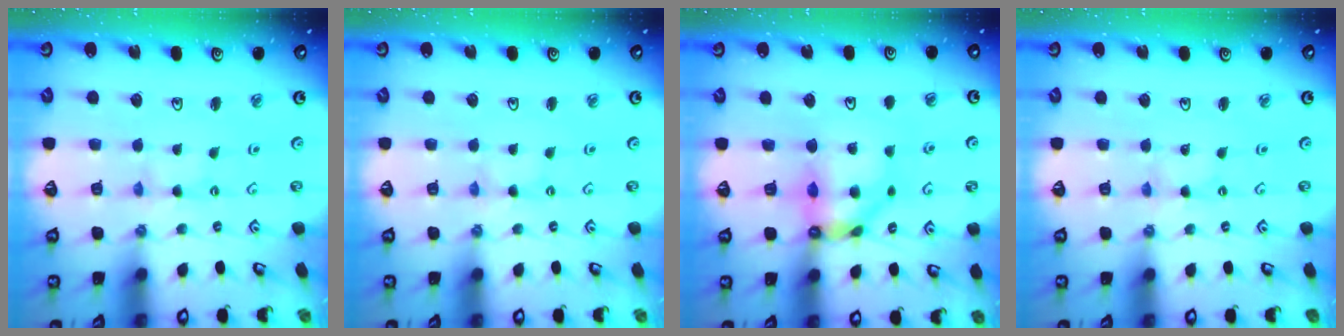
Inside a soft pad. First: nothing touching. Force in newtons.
{"total": 0.0}
{"total": 9.8, "press": 9.7, "slide": 1.4}
{"total": 0.0}